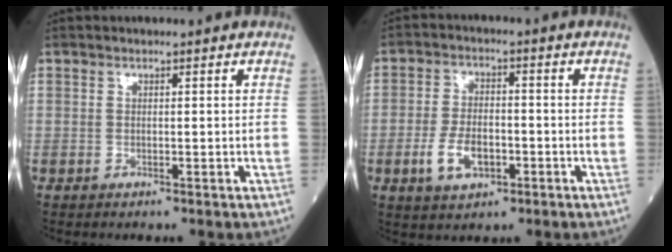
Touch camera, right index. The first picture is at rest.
{"total": 6.5, "force": [-2.3, 3.5, 5.0], "torque": [-0.102, 0.003, -0.038]}